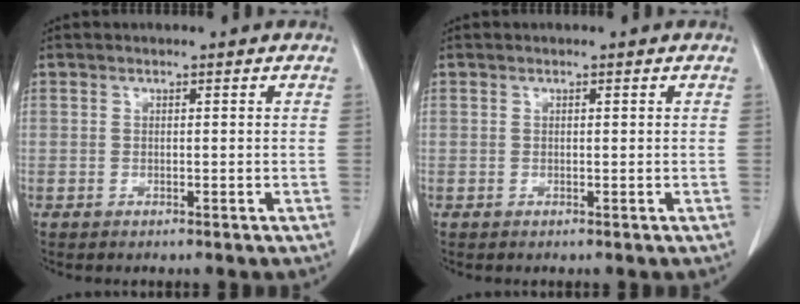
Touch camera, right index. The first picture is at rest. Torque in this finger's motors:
{"motor_torque": [0.20, -0.10, 0.02, 0.01]}